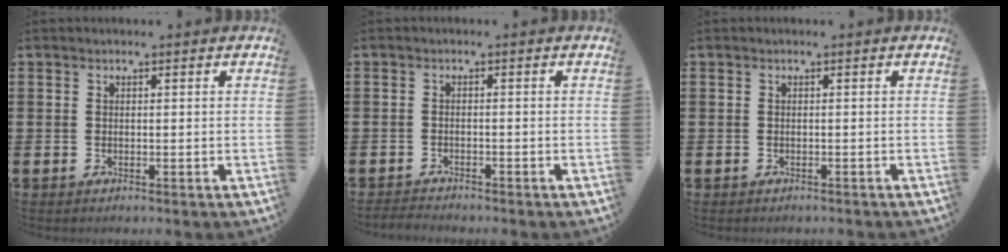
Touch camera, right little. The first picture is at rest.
{"total": 0.8, "force": [-0.8, 0.0, -0.2], "torque": [-0.001, 0.003, -0.015]}
{"total": 0.0}